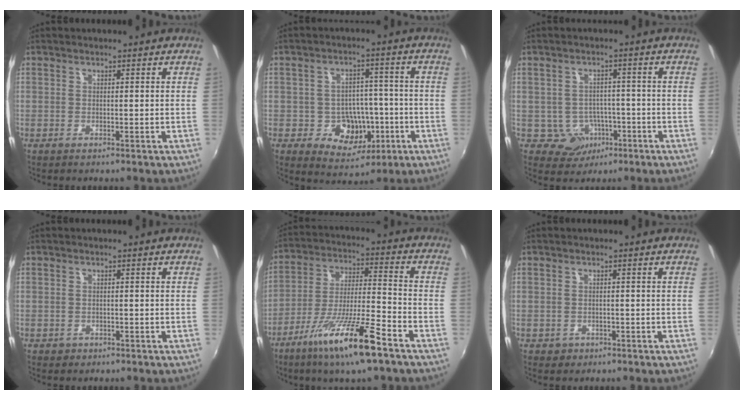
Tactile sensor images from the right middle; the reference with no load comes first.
{"total": 9.4, "force": [-2.9, 7.8, 4.4], "torque": [-0.080, 0.015, -0.024]}
{"total": 5.4, "force": [-2.3, 4.8, 0.9], "torque": [-0.031, 0.014, -0.018]}
{"total": 1.6, "force": [-0.8, 1.4, 0.4], "torque": [-0.010, -0.003, -0.009]}
{"total": 15.5, "force": [-9.6, 1.5, 12.0], "torque": [-0.240, -0.029, -0.174]}
{"total": 2.1, "force": [-0.9, 1.9, 0.6], "torque": [-0.015, -0.003, -0.011]}